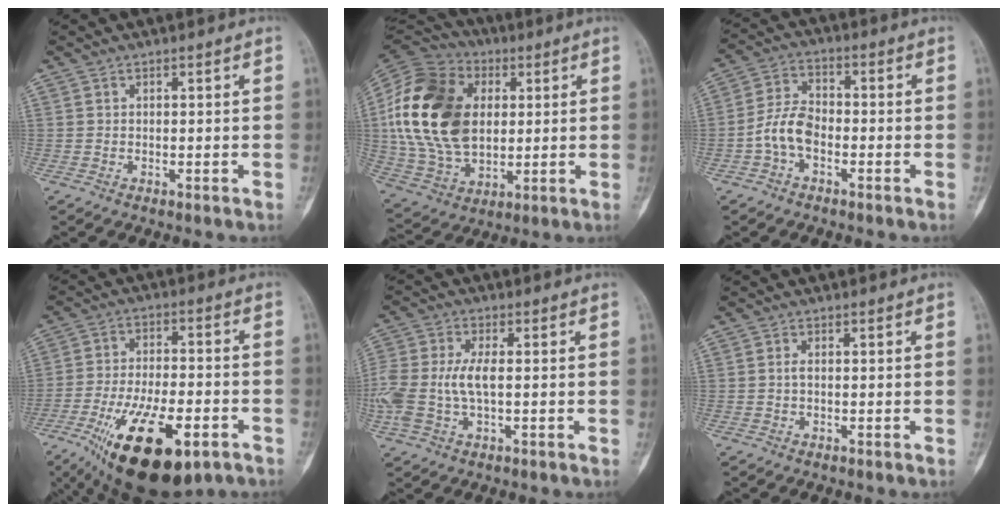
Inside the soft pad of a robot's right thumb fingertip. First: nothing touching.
{"total": 25.7, "force": [3.6, 17.6, 18.4], "torque": [-0.359, -0.005, 0.069]}
{"total": 6.9, "force": [-2.4, 4.2, 5.0], "torque": [-0.094, 0.028, -0.055]}
{"total": 20.2, "force": [-9.8, 8.1, 15.8], "torque": [-0.278, 0.023, -0.149]}
{"total": 10.7, "force": [-0.5, 5.4, 9.3], "torque": [-0.240, 0.012, -0.005]}
{"total": 0.8, "force": [0.0, 0.3, 0.7], "torque": [-0.018, 0.000, -0.002]}